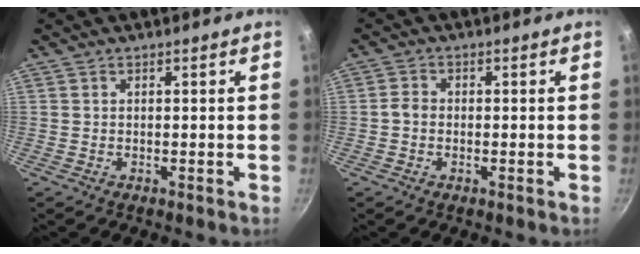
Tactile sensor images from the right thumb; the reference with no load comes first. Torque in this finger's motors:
{"motor_torque": [0.67, 0.42, -0.16, -0.07, 0.00]}